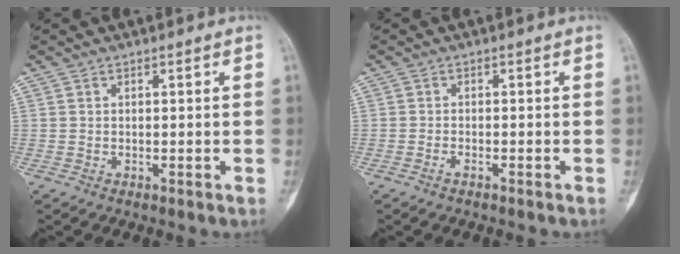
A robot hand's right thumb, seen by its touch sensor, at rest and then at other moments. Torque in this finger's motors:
{"motor_torque": [-0.72, -0.04, 0.24, 0.09, -0.06]}